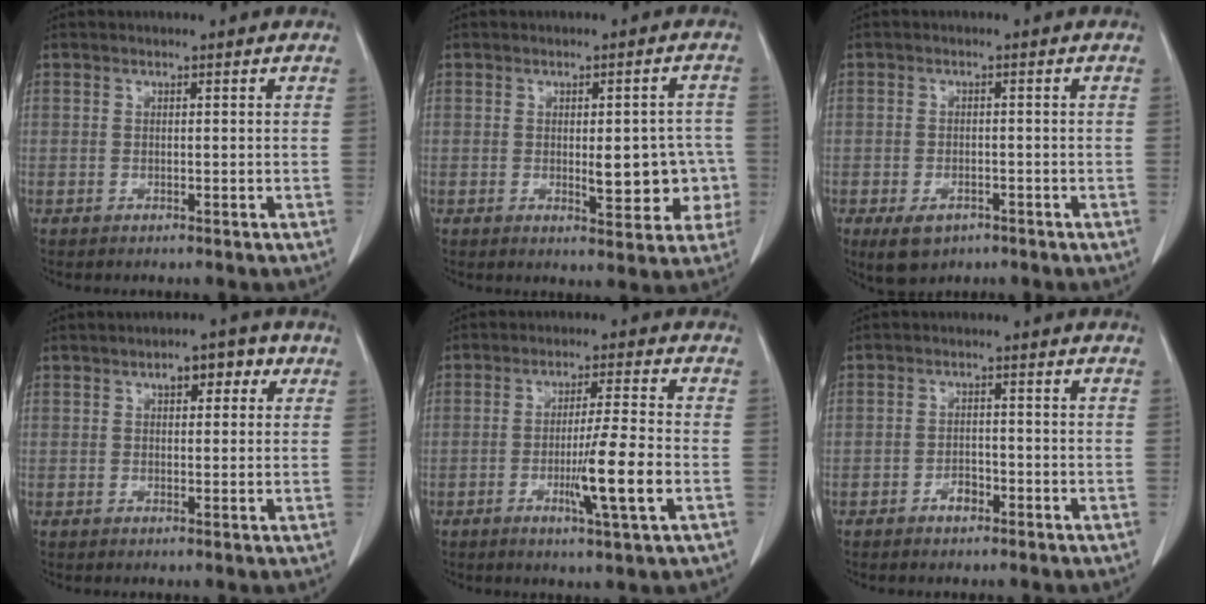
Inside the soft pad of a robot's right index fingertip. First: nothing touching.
{"total": 8.1, "force": [-1.1, 3.2, 7.4], "torque": [-0.085, 0.012, -0.007]}
{"total": 4.6, "force": [-2.7, 2.6, 2.6], "torque": [-0.049, -0.005, -0.036]}
{"total": 4.4, "force": [2.0, 1.9, 3.4], "torque": [-0.046, 0.015, 0.025]}
{"total": 8.9, "force": [-2.5, -0.6, 8.5], "torque": [-0.145, -0.015, -0.044]}
{"total": 2.4, "force": [-1.5, 1.2, 1.4], "torque": [-0.022, 0.005, -0.024]}